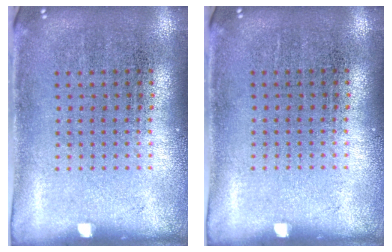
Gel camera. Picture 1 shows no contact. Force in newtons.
{"total": 0.0}